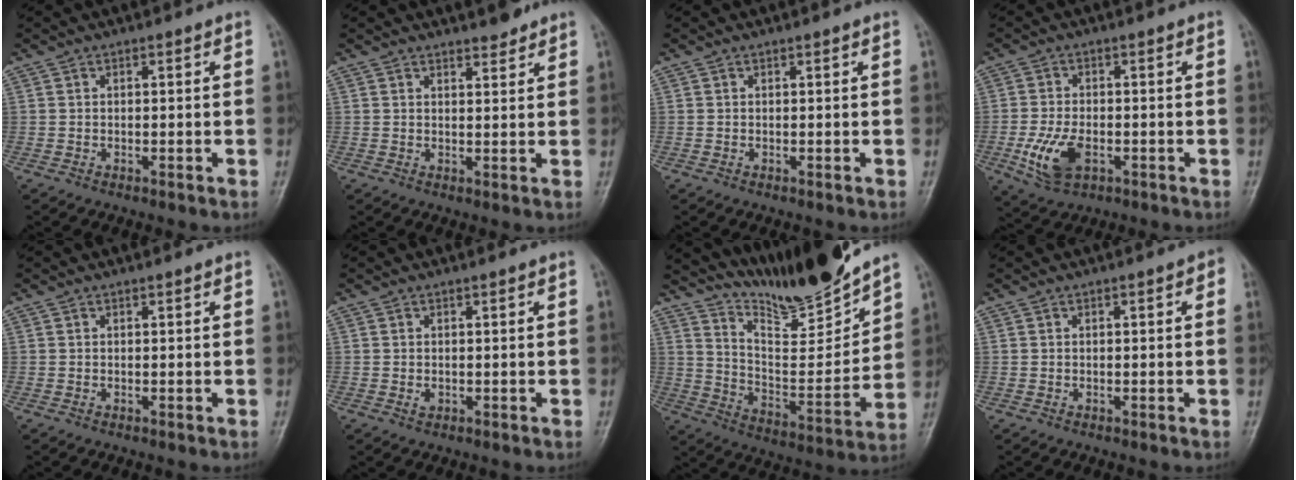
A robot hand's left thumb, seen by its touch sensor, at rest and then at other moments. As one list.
[{"total": 2.2, "force": [2.0, 0.6, 0.8], "torque": [-0.005, -0.015, 0.028]}, {"total": 0.0}, {"total": 7.5, "force": [-2.2, 4.3, 5.7], "torque": [-0.117, 0.001, -0.034]}, {"total": 0.0}, {"total": 0.9, "force": [0.2, 0.6, 0.7], "torque": [-0.009, 0.002, 0.007]}, {"total": 16.0, "force": [14.8, 1.4, 6.1], "torque": [-0.076, -0.103, 0.260]}, {"total": 1.5, "force": [0.4, 0.5, 1.4], "torque": [-0.014, 0.003, 0.001]}]